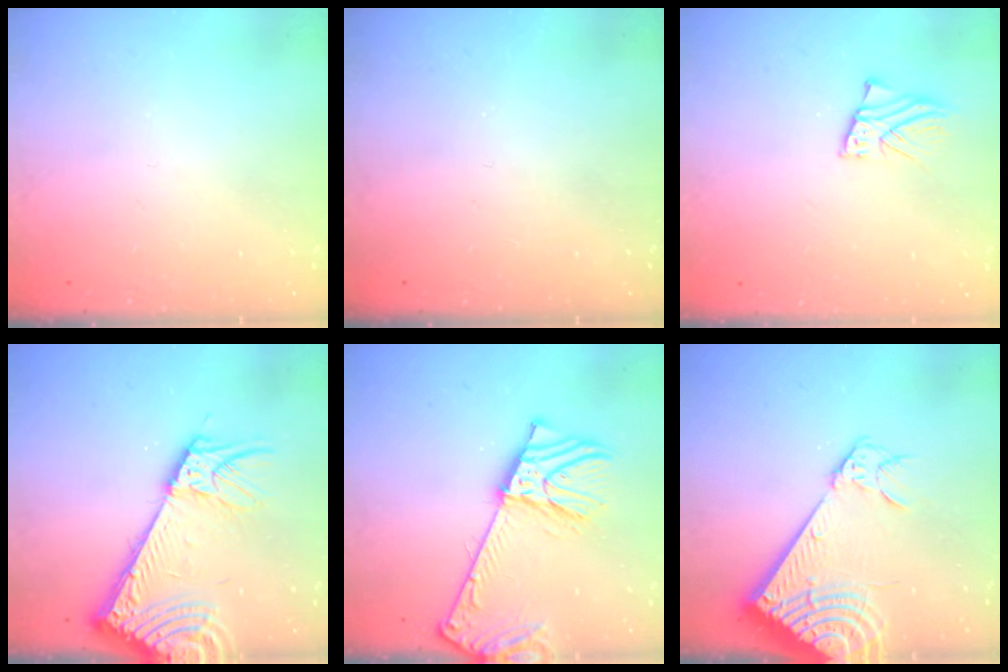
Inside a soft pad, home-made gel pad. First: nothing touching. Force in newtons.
{"total": 0.0}
{"total": 2.6, "press": 2.6, "slide": 0.2}
{"total": 10.9, "press": 10.5, "slide": 2.7}
{"total": 10.5, "press": 10.2, "slide": 2.5}
{"total": 13.8, "press": 13.5, "slide": 2.7}